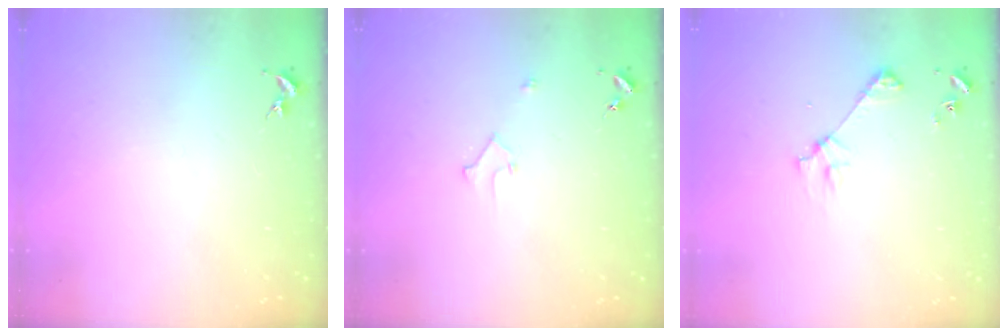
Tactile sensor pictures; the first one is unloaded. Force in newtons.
{"total": 2.2, "press": 2.2, "slide": 0.2}
{"total": 3.8, "press": 3.8, "slide": 0.3}